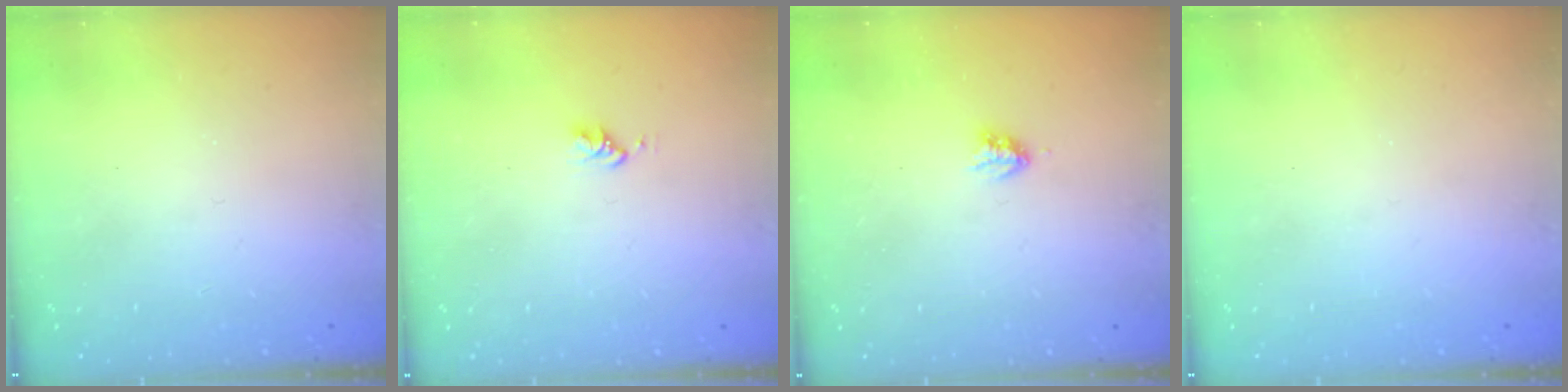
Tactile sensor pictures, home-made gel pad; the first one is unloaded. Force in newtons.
{"total": 2.6, "press": 2.6, "slide": 0.4}
{"total": 2.9, "press": 2.9, "slide": 0.5}
{"total": 0.0}